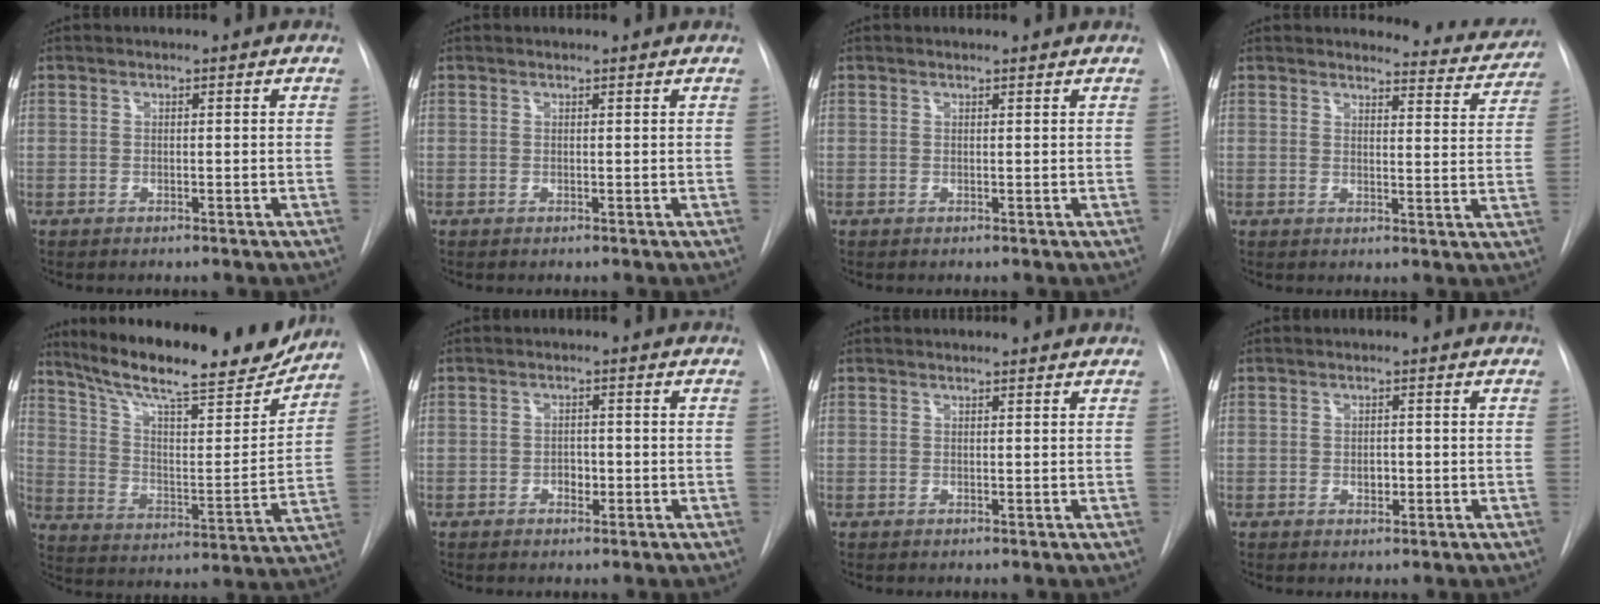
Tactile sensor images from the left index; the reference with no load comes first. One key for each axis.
{"total": 1.1, "fx": 1.1, "fy": -0.1, "fz": 0.1, "tx": -0.007, "ty": 0.004, "tz": 0.013}
{"total": 1.8, "fx": 1.7, "fy": 0.0, "fz": 0.3, "tx": -0.008, "ty": 0.004, "tz": 0.018}
{"total": 7.7, "fx": 7.6, "fy": 1.2, "fz": 0.0, "tx": 0.016, "ty": -0.040, "tz": 0.073}
{"total": 23.2, "fx": 19.9, "fy": 3.5, "fz": 11.4, "tx": -0.189, "ty": -0.029, "tz": 0.296}
{"total": 1.8, "fx": -0.8, "fy": 1.2, "fz": 1.0, "tx": -0.013, "ty": 0.001, "tz": -0.011}
{"total": 2.1, "fx": 2.0, "fy": 0.1, "fz": 0.3, "tx": -0.008, "ty": 0.004, "tz": 0.020}
{"total": 1.4, "fx": -0.5, "fy": 0.9, "fz": 1.0, "tx": -0.015, "ty": -0.003, "tz": -0.005}